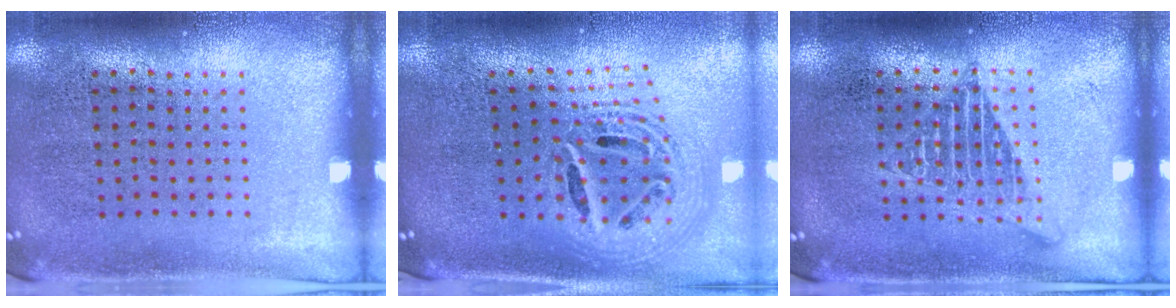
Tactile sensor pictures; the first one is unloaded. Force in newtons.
{"total": 2.3, "press": 1.7, "slide": 1.5}
{"total": 2.2, "press": 2.2, "slide": 0.2}